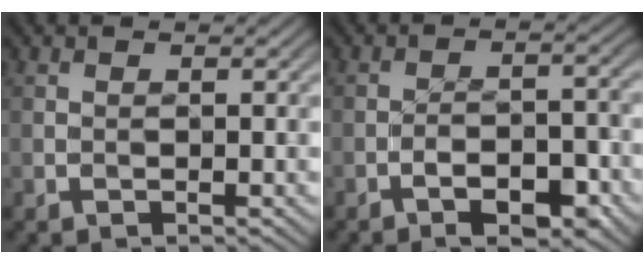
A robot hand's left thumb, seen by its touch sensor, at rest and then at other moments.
{"total": 6.3, "force": [-4.1, 2.1, 4.3], "torque": [-0.057, 0.005, -0.058]}